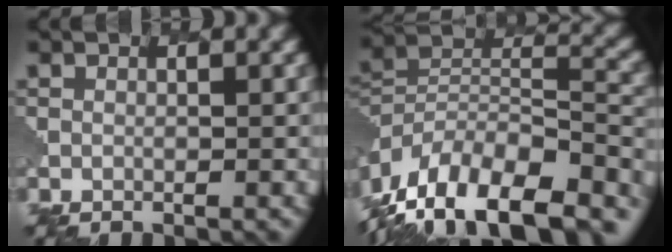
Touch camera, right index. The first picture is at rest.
{"total": 16.8, "force": [-11.6, 8.0, 9.2], "torque": [-0.174, 0.006, -0.184]}